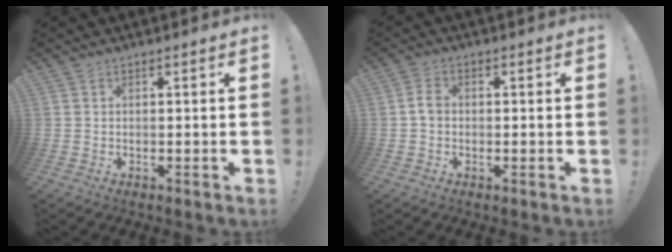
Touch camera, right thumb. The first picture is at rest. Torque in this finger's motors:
{"motor_torque": [0.29, 0.28, -0.36, 0.06, -0.04]}